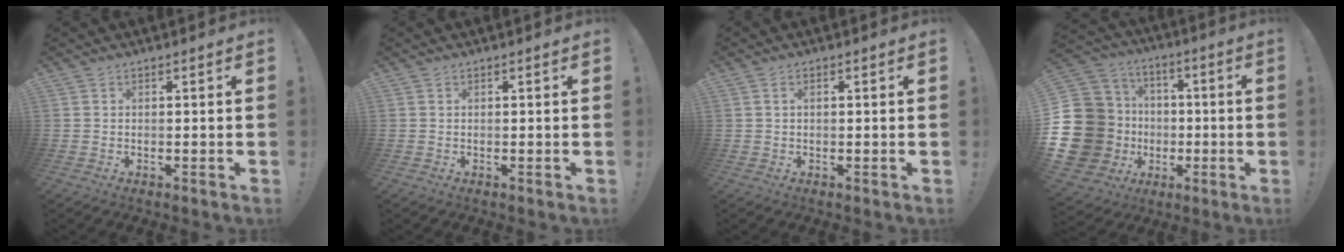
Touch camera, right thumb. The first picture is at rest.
{"total": 0.0}
{"total": 1.0, "force": [0.2, 0.6, 0.8], "torque": [-0.024, 0.008, 0.005]}
{"total": 24.7, "force": [-4.0, 20.8, 12.7], "torque": [-0.276, 0.017, -0.007]}